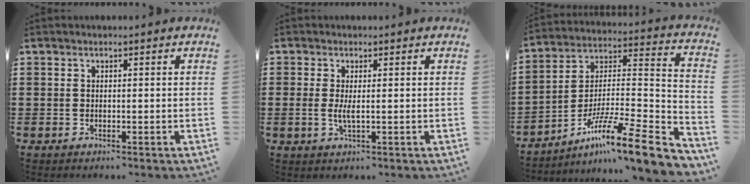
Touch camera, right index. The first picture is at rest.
{"total": 2.4, "force": [0.1, 0.5, 2.3], "torque": [-0.044, -0.002, 0.001]}
{"total": 13.0, "force": [-8.9, 1.4, 9.3], "torque": [-0.145, 0.006, -0.161]}